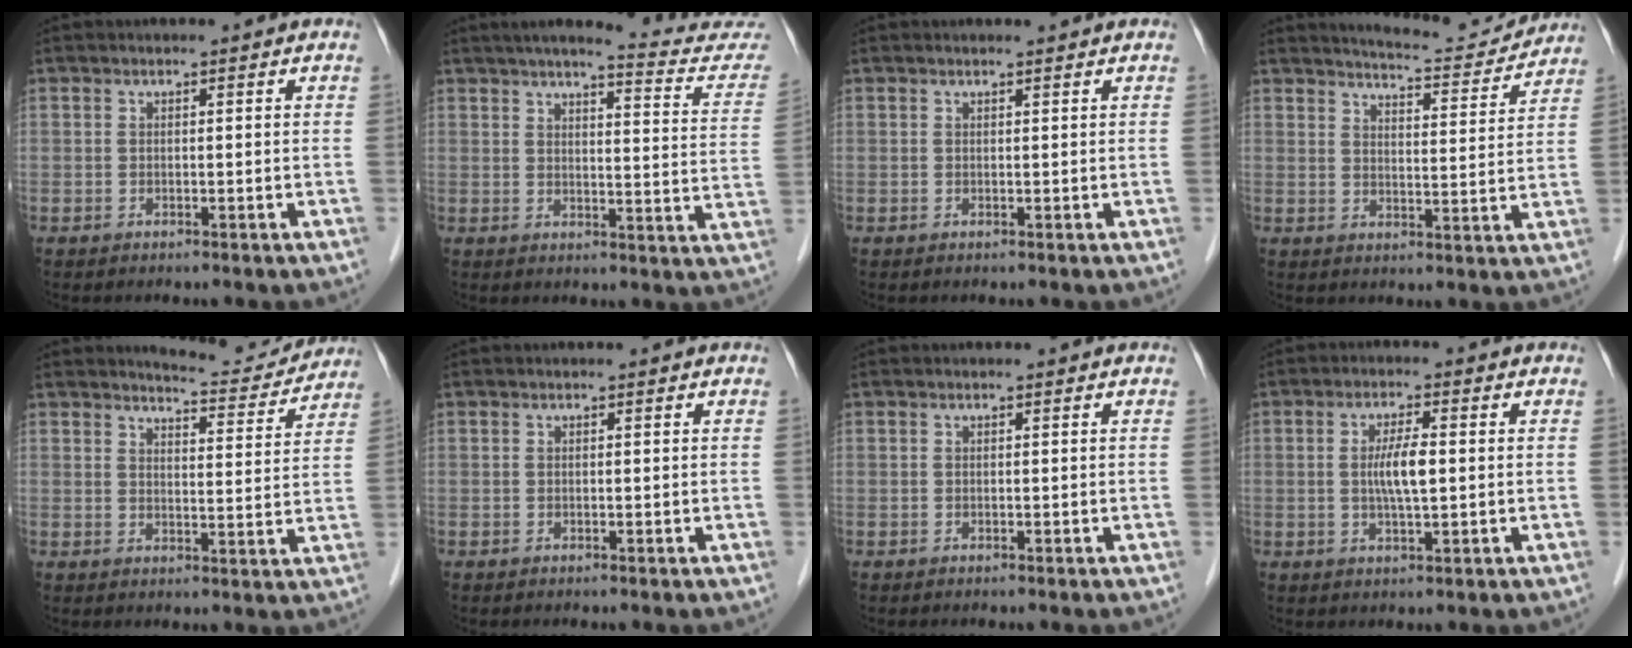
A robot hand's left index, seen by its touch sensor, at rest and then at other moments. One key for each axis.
{"total": 15.8, "fx": 14.6, "fy": 1.2, "fz": 6.0, "tx": -0.065, "ty": -0.045, "tz": 0.160}
{"total": 0.9, "fx": 0.9, "fy": 0.0, "fz": 0.3, "tx": -0.006, "ty": 0.001, "tz": 0.013}
{"total": 9.9, "fx": 9.8, "fy": 0.9, "fz": 1.4, "tx": -0.022, "ty": -0.009, "tz": 0.127}
{"total": 7.8, "fx": 7.8, "fy": 0.9, "fz": 0.5, "tx": -0.006, "ty": -0.017, "tz": 0.095}
{"total": 0.0}
{"total": 0.0}
{"total": 4.8, "fx": 0.0, "fy": 0.7, "fz": 4.7, "tx": -0.091, "ty": -0.002, "tz": -0.002}